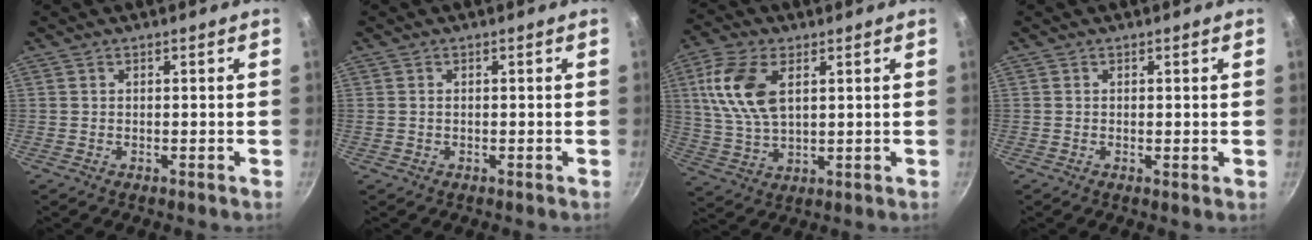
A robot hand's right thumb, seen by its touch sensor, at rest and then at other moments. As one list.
[{"total": 0.6, "force": [0.0, 0.5, 0.4], "torque": [-0.005, 0.003, 0.000]}, {"total": 12.5, "force": [3.7, 6.8, 9.8], "torque": [-0.193, -0.004, 0.074]}, {"total": 0.6, "force": [0.1, 0.2, 0.5], "torque": [-0.008, -0.004, 0.000]}]